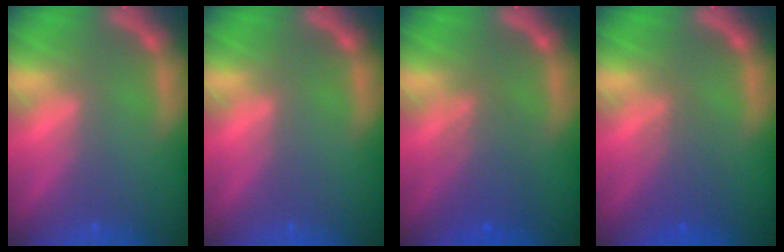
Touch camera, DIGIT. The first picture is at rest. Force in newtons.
{"total": 0.0}
{"total": 4.1}
{"total": 3.0}